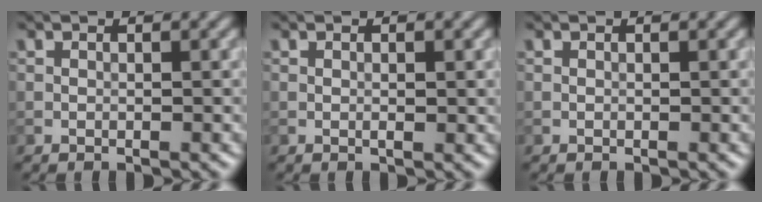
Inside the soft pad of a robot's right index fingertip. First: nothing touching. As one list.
[{"total": 0.7, "force": [0.1, 0.1, 0.7], "torque": [-0.012, -0.002, 0.003]}, {"total": 0.0}]